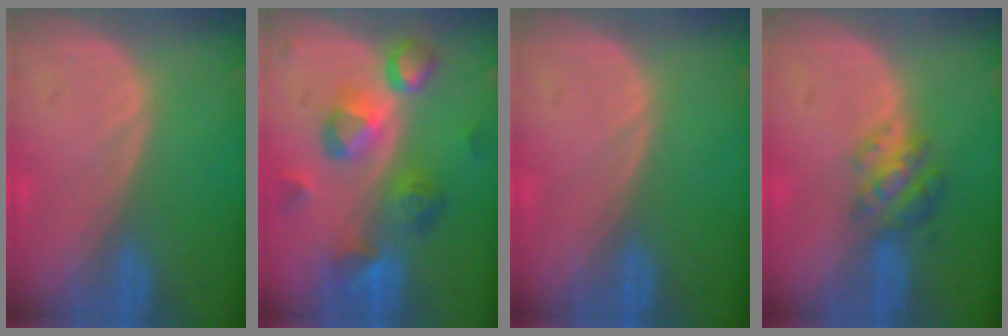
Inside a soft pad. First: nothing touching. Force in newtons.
{"total": 9.2, "press": 8.6, "slide": 3.3}
{"total": 0.0}
{"total": 4.8, "press": 4.6, "slide": 1.6}